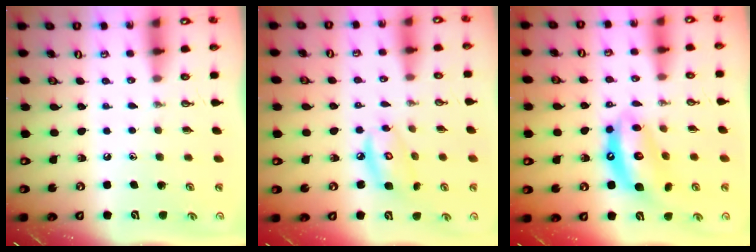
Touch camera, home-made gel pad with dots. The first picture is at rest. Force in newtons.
{"total": 7.9, "press": 7.8, "slide": 0.6}
{"total": 12.0, "press": 12.0, "slide": 1.2}